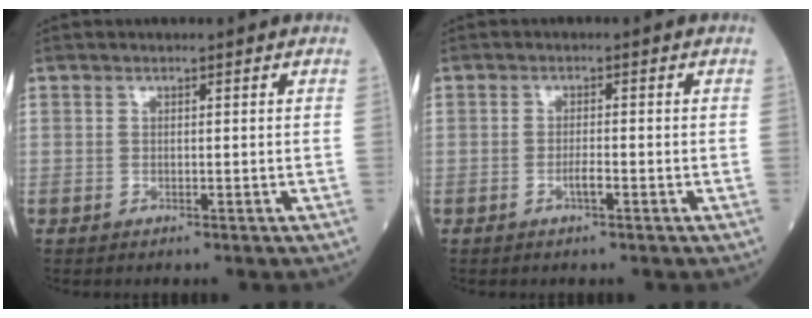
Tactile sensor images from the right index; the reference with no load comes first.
{"total": 1.6, "force": [-0.8, 0.1, 1.4], "torque": [-0.026, 0.001, -0.015]}